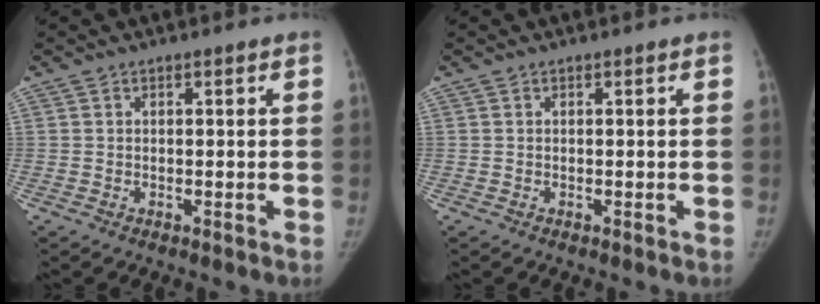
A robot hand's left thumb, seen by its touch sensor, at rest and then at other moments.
{"total": 0.0}